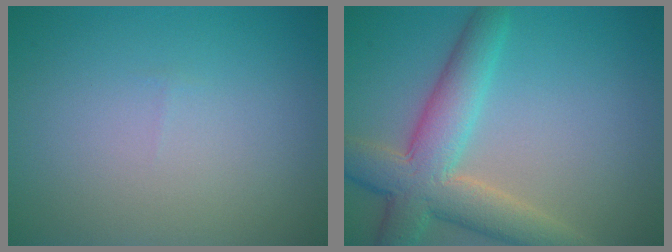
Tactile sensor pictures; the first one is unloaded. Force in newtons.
{"total": 7.1, "press": 7.1, "slide": 0.4}